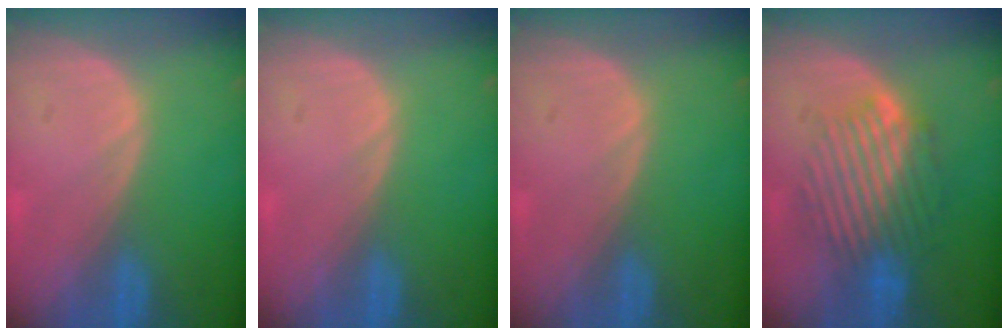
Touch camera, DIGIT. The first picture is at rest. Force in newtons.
{"total": 0.0}
{"total": 0.0}
{"total": 8.9, "press": 8.3, "slide": 3.2}